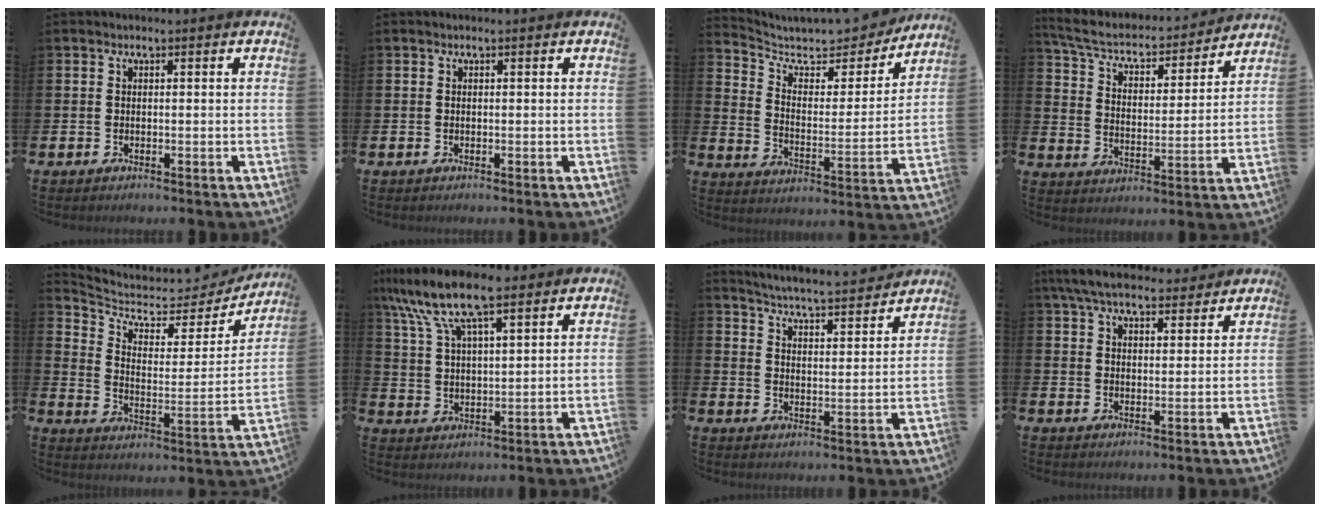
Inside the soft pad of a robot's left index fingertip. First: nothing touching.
{"total": 0.0}
{"total": 8.1, "force": [7.1, 2.7, 2.6], "torque": [-0.075, -0.053, 0.118]}
{"total": 5.9, "force": [5.3, 1.9, 2.0], "torque": [-0.070, -0.042, 0.084]}
{"total": 5.6, "force": [4.9, 2.4, 1.4], "torque": [-0.054, -0.046, 0.076]}
{"total": 10.9, "force": [8.5, 2.7, 6.2], "torque": [-0.142, -0.019, 0.152]}
{"total": 5.2, "force": [5.2, 0.0, 0.8], "torque": [-0.041, -0.045, 0.086]}
{"total": 6.5, "force": [6.0, 1.5, 1.9], "torque": [-0.054, -0.024, 0.108]}